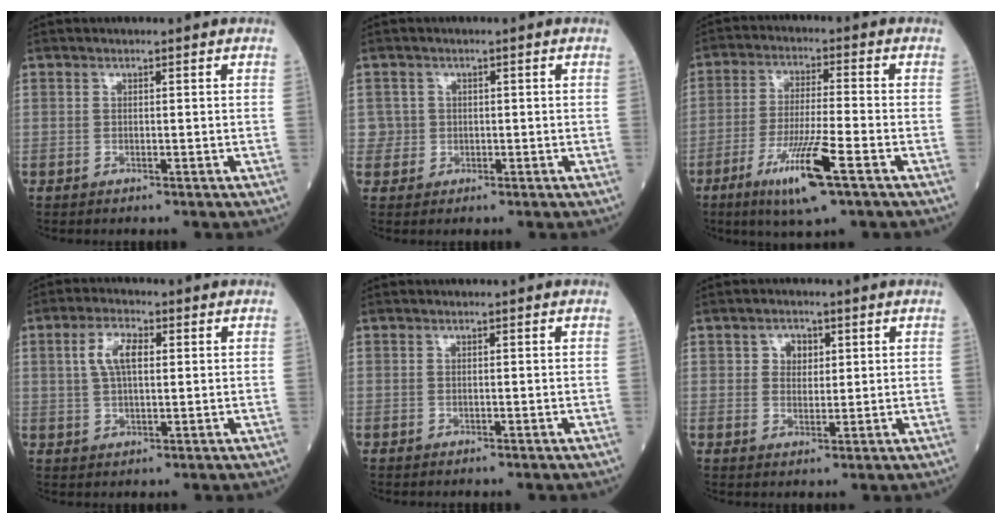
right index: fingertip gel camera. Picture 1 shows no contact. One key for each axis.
{"total": 1.9, "fx": 0.1, "fy": 1.9, "fz": -0.4, "tx": 0.021, "ty": 0.008, "tz": -0.002}
{"total": 10.6, "fx": -5.4, "fy": 0.4, "fz": 9.2, "tx": -0.175, "ty": -0.020, "tz": -0.095}
{"total": 5.4, "fx": 1.5, "fy": 2.2, "fz": 4.8, "tx": -0.100, "ty": 0.012, "tz": 0.031}
{"total": 0.0}
{"total": 3.0, "fx": 1.1, "fy": 2.2, "fz": 1.6, "tx": -0.022, "ty": 0.005, "tz": 0.019}